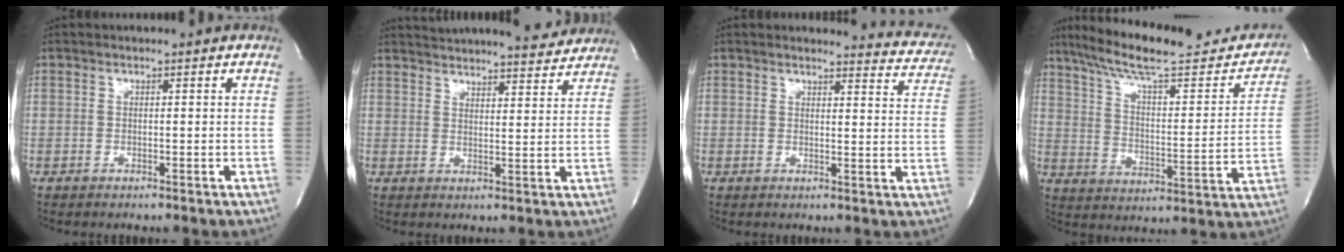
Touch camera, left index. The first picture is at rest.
{"total": 12.1, "force": [11.6, 1.5, 3.1], "torque": [-0.041, -0.005, 0.145]}
{"total": 8.0, "force": [7.9, 1.3, 0.2], "torque": [0.021, -0.063, 0.054]}
{"total": 24.4, "force": [20.7, 4.7, 12.1], "torque": [-0.179, -0.012, 0.283]}